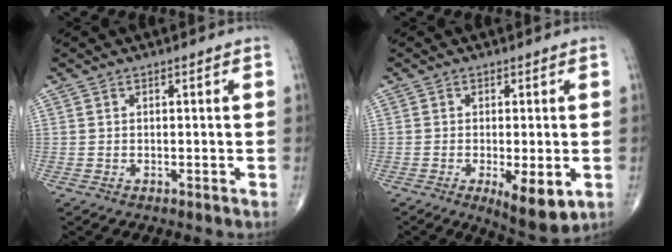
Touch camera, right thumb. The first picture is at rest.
{"total": 8.2, "force": [-2.5, 2.7, 7.4], "torque": [-0.104, -0.019, -0.033]}